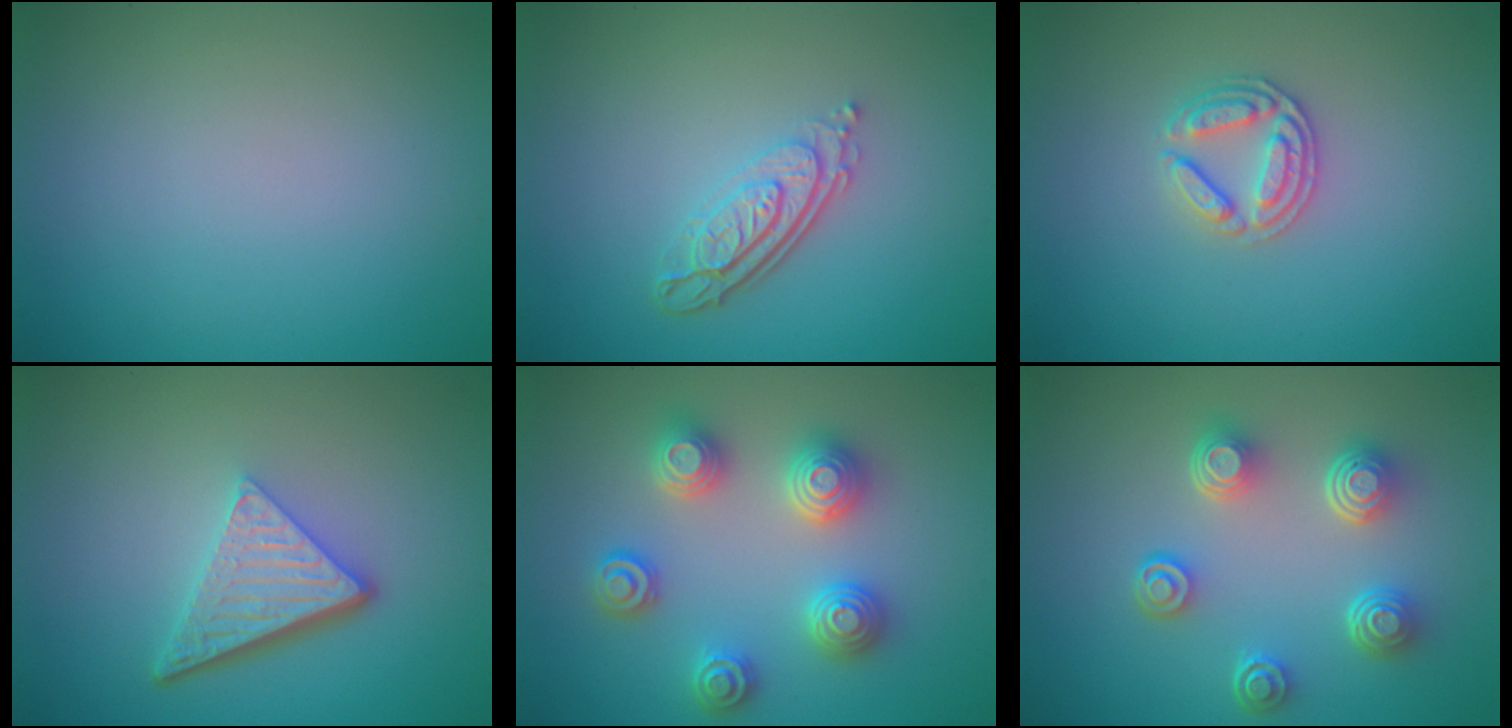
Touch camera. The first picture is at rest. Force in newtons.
{"total": 4.0, "press": 2.8, "slide": 2.9}
{"total": 2.6, "press": 2.5, "slide": 0.6}
{"total": 5.1, "press": 3.6, "slide": 3.7}
{"total": 4.8, "press": 4.7, "slide": 0.6}
{"total": 5.0, "press": 3.6, "slide": 3.5}